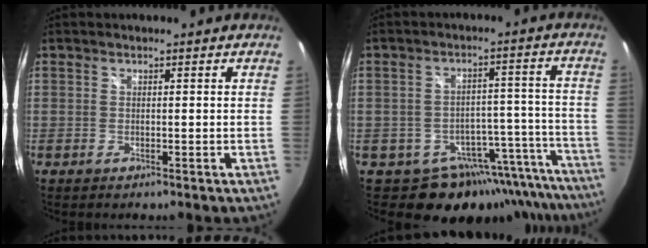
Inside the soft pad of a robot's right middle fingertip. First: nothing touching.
{"total": 17.0, "force": [-14.9, 7.6, 2.9], "torque": [-0.021, 0.057, -0.182]}